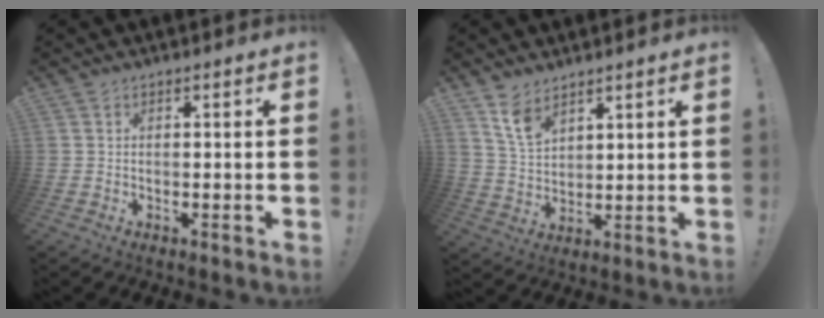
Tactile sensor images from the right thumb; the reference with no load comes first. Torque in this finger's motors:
{"motor_torque": [0.67, 0.14, 0.19, -0.28, 0.00]}